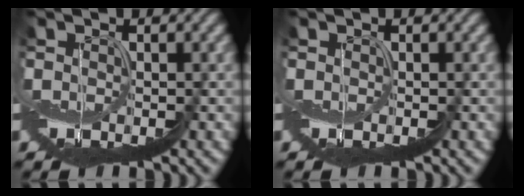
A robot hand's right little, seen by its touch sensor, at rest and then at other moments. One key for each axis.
{"total": 0.0}